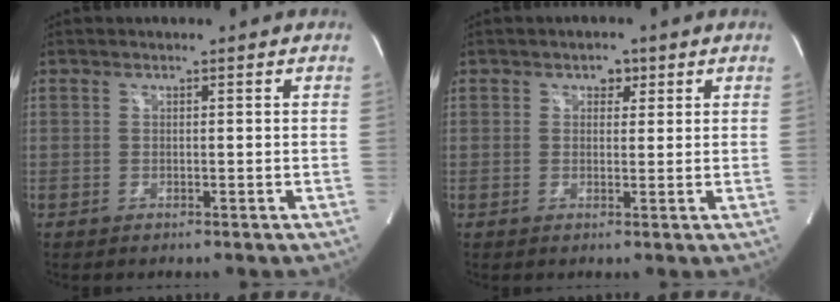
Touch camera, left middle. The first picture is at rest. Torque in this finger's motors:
{"motor_torque": [-0.09, -0.09, -0.02, 0.00]}